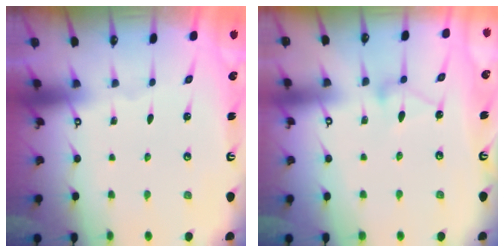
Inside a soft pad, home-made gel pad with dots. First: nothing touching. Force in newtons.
{"total": 8.1, "press": 8.1, "slide": 0.4}